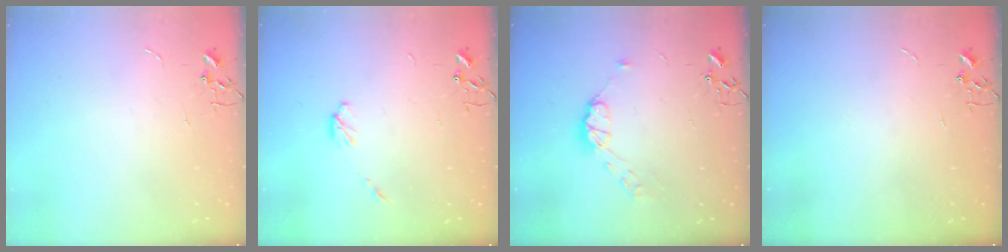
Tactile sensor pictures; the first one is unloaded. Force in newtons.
{"total": 4.9, "press": 4.9, "slide": 0.6}
{"total": 8.6, "press": 8.6, "slide": 0.5}
{"total": 0.0}